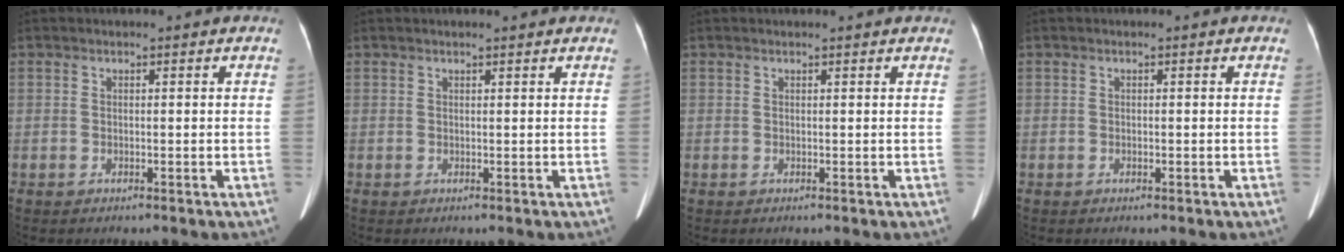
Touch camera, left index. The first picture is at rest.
{"total": 1.9, "force": [1.6, 0.2, 0.9], "torque": [-0.011, 0.016, 0.023]}
{"total": 1.6, "force": [1.6, -0.1, 0.4], "torque": [-0.012, 0.010, 0.018]}
{"total": 0.0}